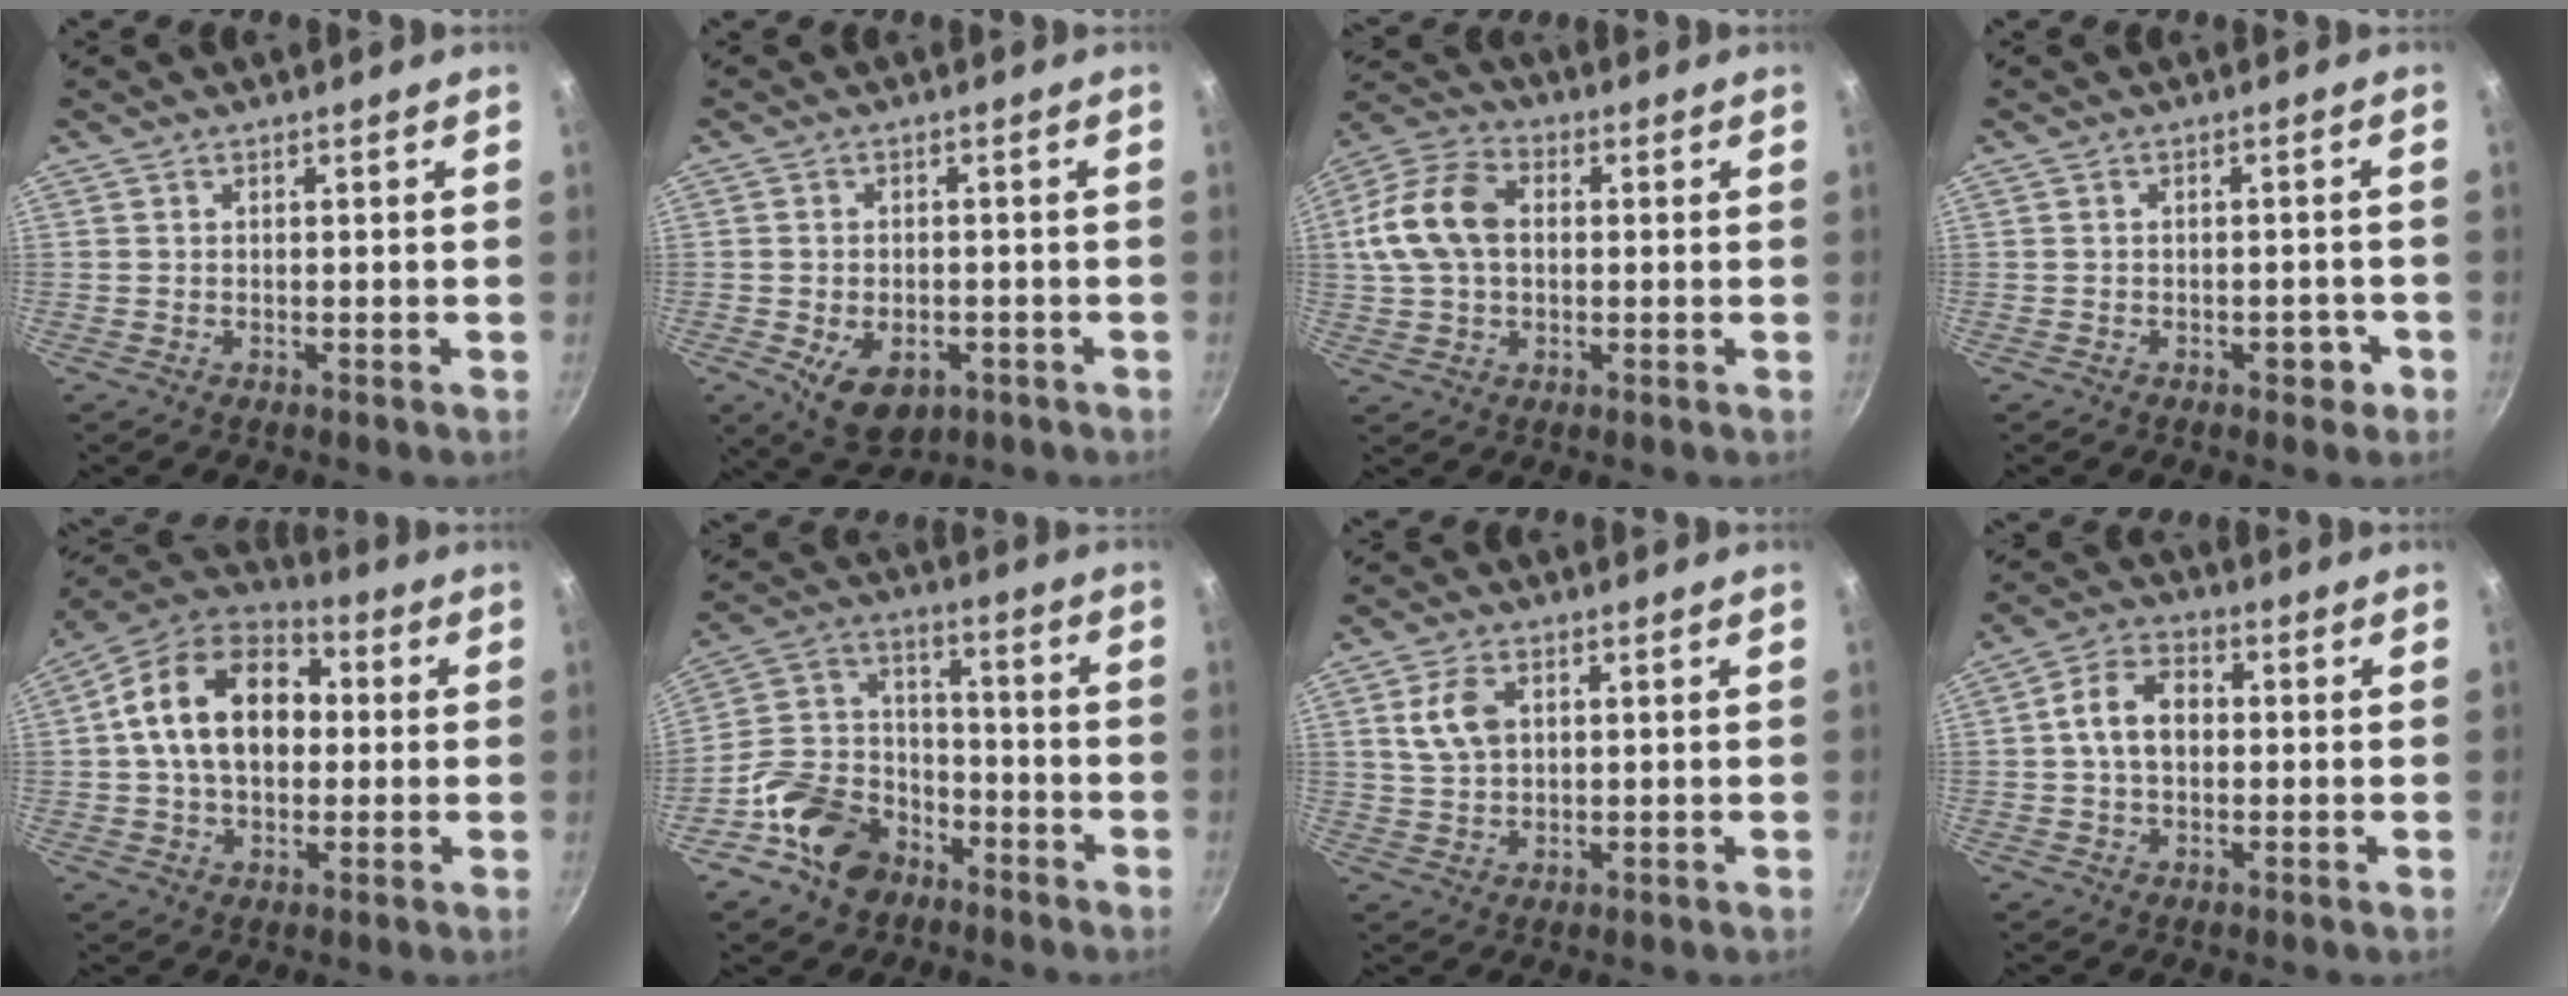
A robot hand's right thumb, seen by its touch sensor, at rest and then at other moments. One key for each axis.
{"total": 8.1, "fx": -2.7, "fy": 5.2, "fz": 5.5, "tx": -0.071, "ty": 0.001, "tz": -0.029}
{"total": 13.4, "fx": 1.4, "fy": 9.3, "fz": 9.6, "tx": -0.171, "ty": 0.025, "tz": 0.013}
{"total": 2.8, "fx": -1.3, "fy": 1.7, "fz": 1.8, "tx": 0.000, "ty": 0.017, "tz": -0.010}
{"total": 18.9, "fx": 2.0, "fy": 13.0, "fz": 13.6, "tx": -0.200, "ty": 0.033, "tz": 0.017}
{"total": 14.8, "fx": -8.1, "fy": 10.5, "fz": 6.6, "tx": -0.099, "ty": 0.065, "tz": -0.150}
{"total": 6.4, "fx": 1.8, "fy": 4.2, "fz": 4.5, "tx": -0.081, "ty": 0.000, "tz": 0.034}
{"total": 8.7, "fx": 0.4, "fy": 6.1, "fz": 6.1, "tx": -0.090, "ty": 0.023, "tz": -0.003}